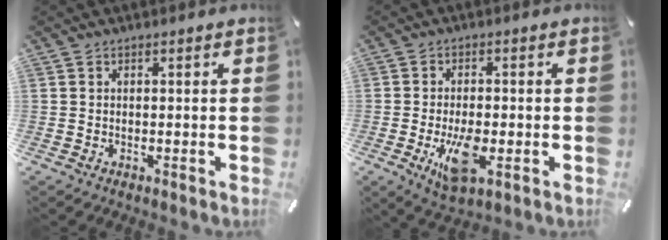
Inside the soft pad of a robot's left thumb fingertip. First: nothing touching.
{"total": 9.0, "force": [-2.4, 3.9, 7.7], "torque": [-0.146, -0.013, -0.040]}